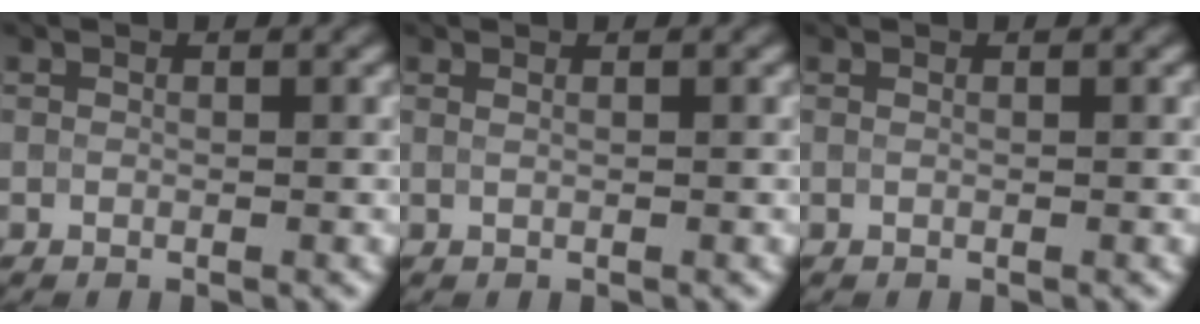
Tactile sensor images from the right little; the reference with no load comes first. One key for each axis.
{"total": 0.8, "fx": 0.5, "fy": 0.5, "fz": 0.5, "tx": -0.004, "ty": -0.004, "tz": 0.003}
{"total": 0.0}